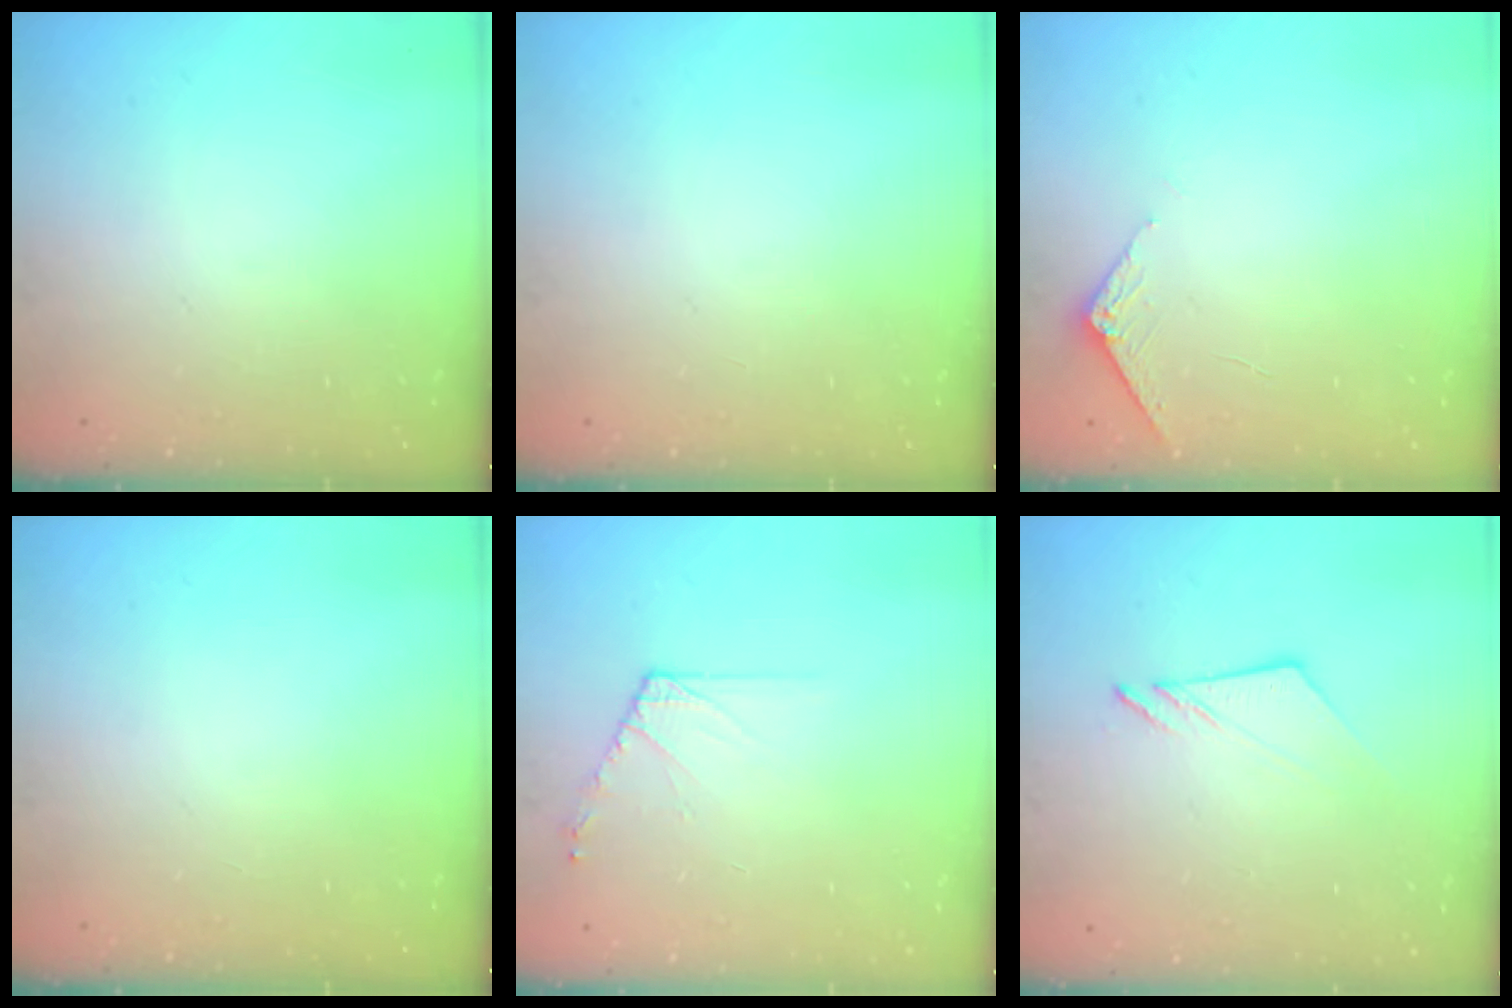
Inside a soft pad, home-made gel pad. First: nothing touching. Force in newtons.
{"total": 0.0}
{"total": 2.9, "press": 2.9, "slide": 0.3}
{"total": 0.0}
{"total": 6.5, "press": 6.4, "slide": 1.1}
{"total": 6.7, "press": 6.7, "slide": 0.1}